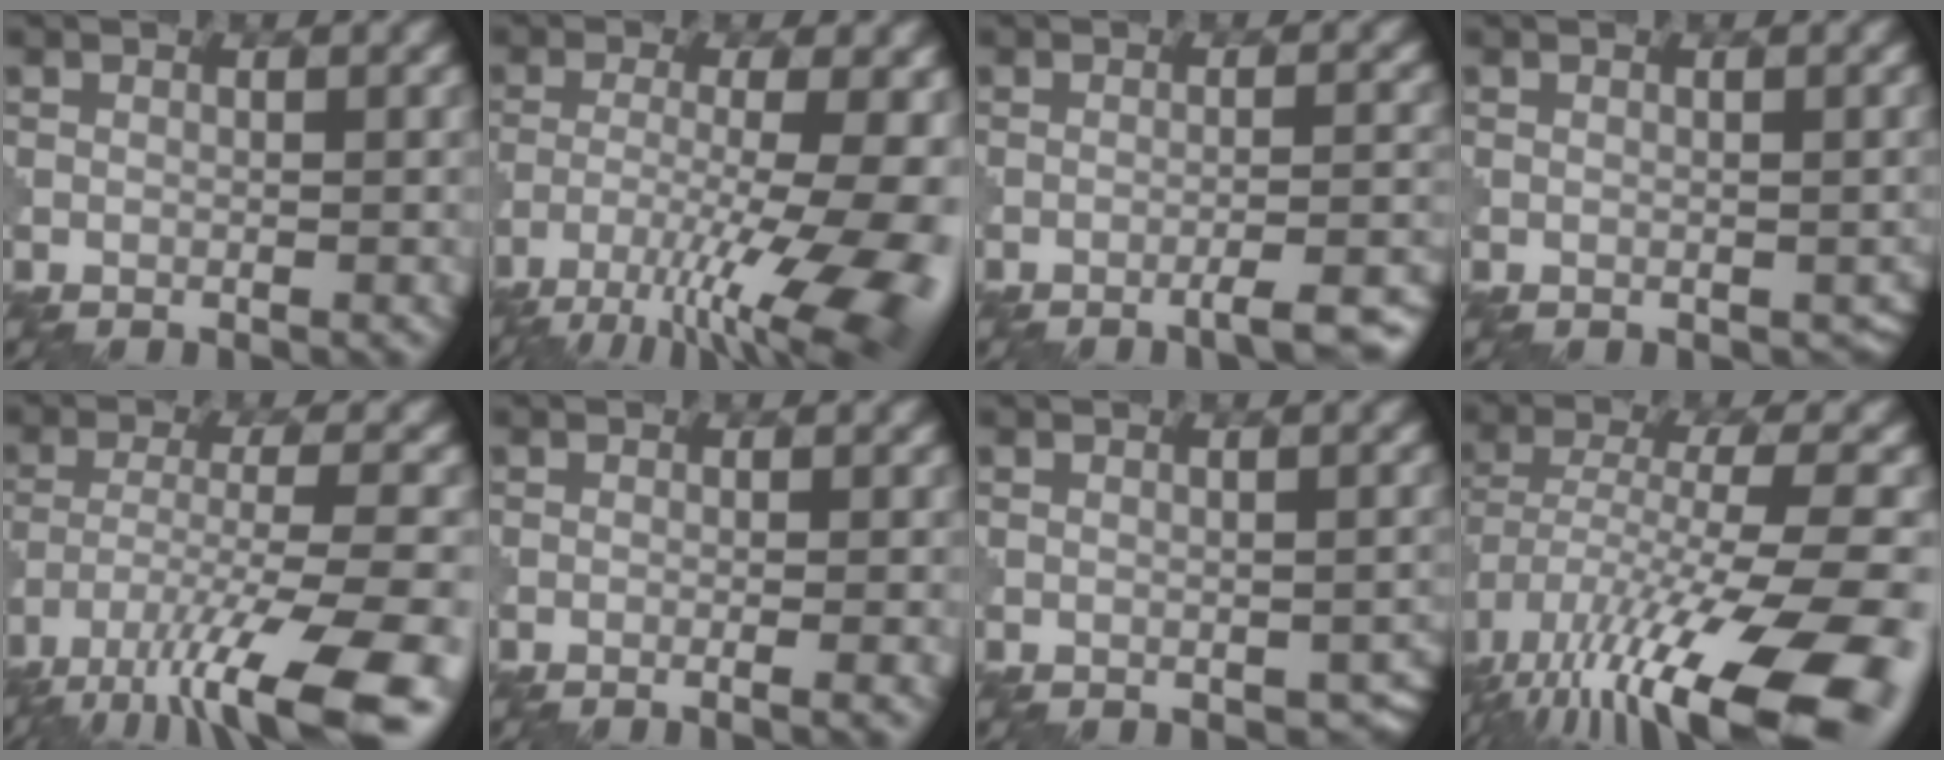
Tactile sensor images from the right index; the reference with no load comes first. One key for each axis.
{"total": 14.6, "fx": -8.3, "fy": 3.9, "fz": 11.3, "tx": -0.173, "ty": -0.030, "tz": -0.112}
{"total": 4.7, "fx": -3.2, "fy": 0.9, "fz": 3.3, "tx": -0.043, "ty": 0.009, "tz": -0.048}
{"total": 1.0, "fx": -0.1, "fy": 0.8, "fz": 0.7, "tx": -0.011, "ty": -0.006, "tz": 0.002}
{"total": 12.5, "fx": -8.5, "fy": 2.5, "fz": 8.8, "tx": -0.158, "ty": -0.012, "tz": -0.135}
{"total": 1.8, "fx": -0.5, "fy": 0.4, "fz": 1.6, "tx": -0.017, "ty": 0.000, "tz": -0.013}
{"total": 2.4, "fx": -0.7, "fy": 1.5, "fz": 1.7, "tx": -0.021, "ty": -0.012, "tz": -0.001}
{"total": 16.2, "fx": -9.1, "fy": 4.5, "fz": 12.6, "tx": -0.238, "ty": -0.015, "tz": -0.135}